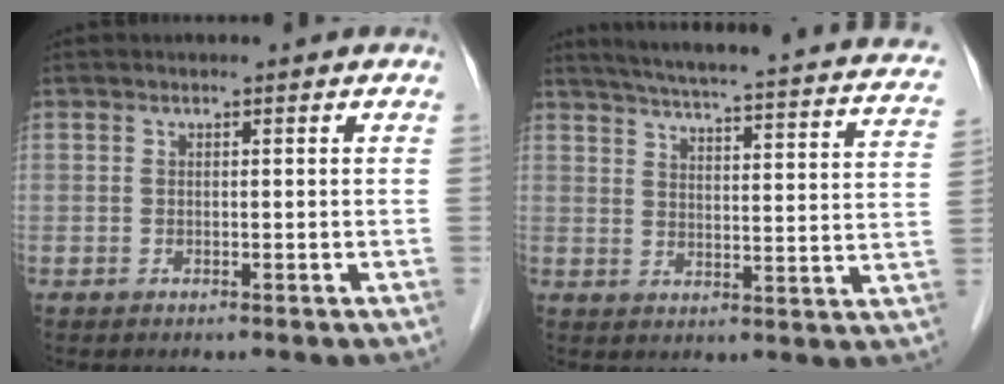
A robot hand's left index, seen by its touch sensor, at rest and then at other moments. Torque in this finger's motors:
{"motor_torque": [-0.22, -0.54, 0.19, 0.05]}